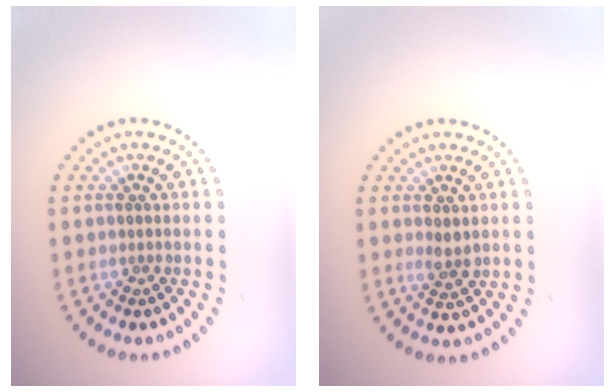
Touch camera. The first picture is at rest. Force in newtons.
{"total": 1.6, "press": 1.5, "slide": 0.5}